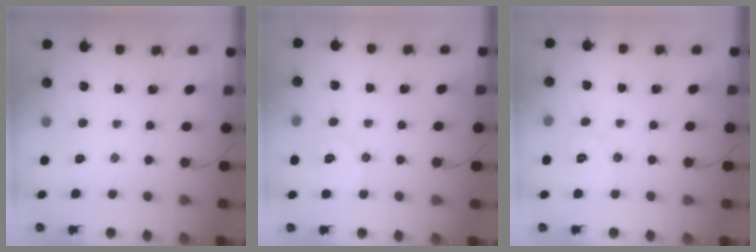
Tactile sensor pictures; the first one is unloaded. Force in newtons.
{"total": 6.4, "press": 6.4, "slide": 1.1}
{"total": 5.7, "press": 5.6, "slide": 0.9}